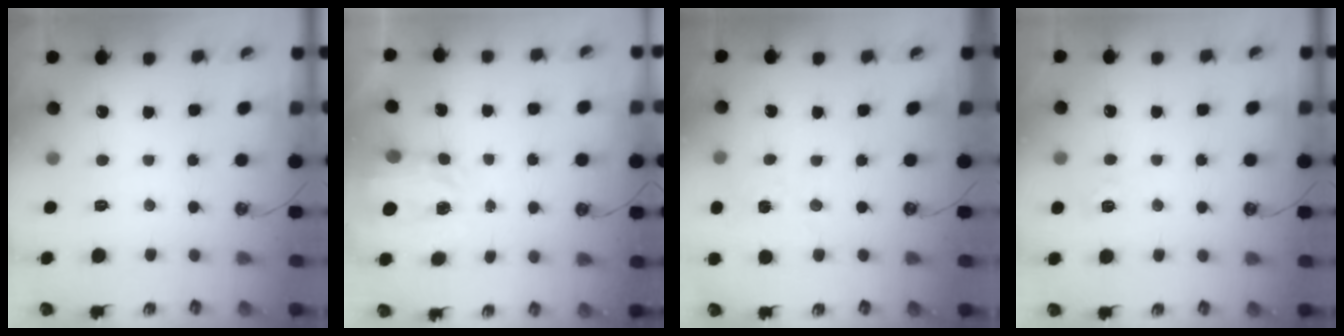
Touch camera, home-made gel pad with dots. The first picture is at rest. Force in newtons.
{"total": 3.7, "press": 3.6, "slide": 0.6}
{"total": 1.0, "press": 1.0, "slide": 0.2}
{"total": 6.1, "press": 6.1, "slide": 0.5}